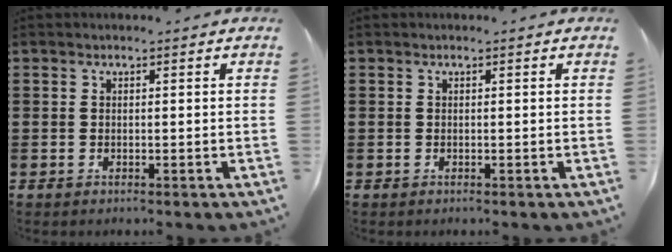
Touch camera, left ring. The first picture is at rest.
{"total": 0.0}